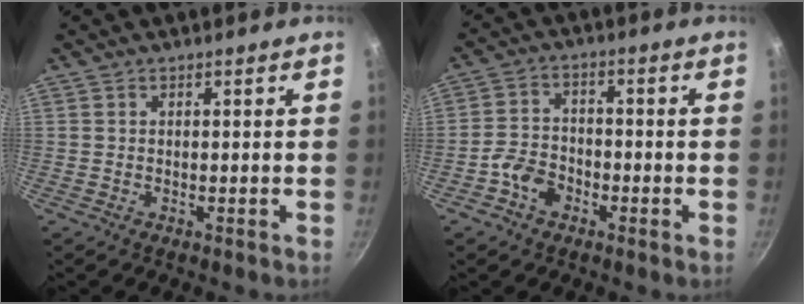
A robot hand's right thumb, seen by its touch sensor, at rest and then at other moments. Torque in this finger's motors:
{"motor_torque": [0.98, 0.58, 0.71, -0.38, 0.03]}